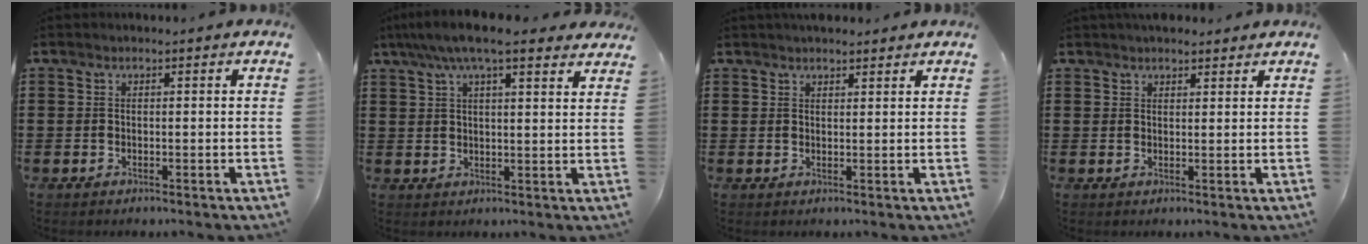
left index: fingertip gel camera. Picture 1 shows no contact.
{"total": 7.8, "force": [6.1, 1.3, 4.6], "torque": [-0.104, -0.004, 0.110]}
{"total": 2.0, "force": [1.9, 0.5, 0.2], "torque": [-0.008, 0.002, 0.037]}
{"total": 2.4, "force": [2.3, 0.7, 0.4], "torque": [-0.013, 0.001, 0.044]}